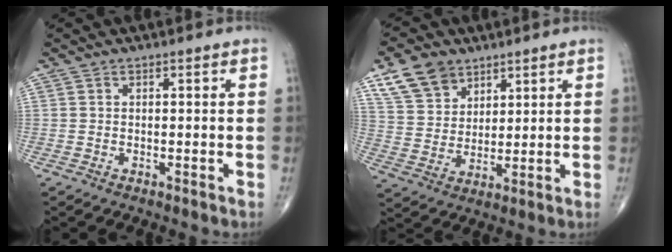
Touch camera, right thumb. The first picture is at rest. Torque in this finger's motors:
{"motor_torque": [-0.77, 1.34, -0.18, 0.34, 0.04]}